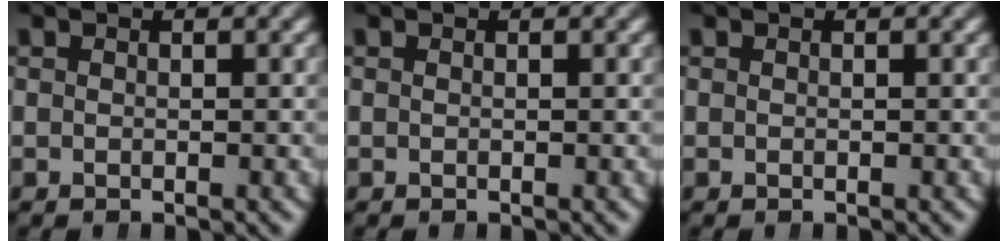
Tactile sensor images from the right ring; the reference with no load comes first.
{"total": 0.0}
{"total": 0.0}